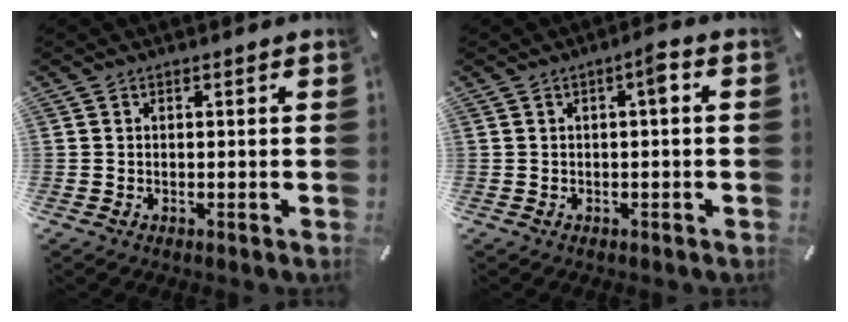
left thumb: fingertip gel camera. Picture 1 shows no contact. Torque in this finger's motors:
{"motor_torque": [0.14, 0.71, 0.27, -0.26, 0.12]}